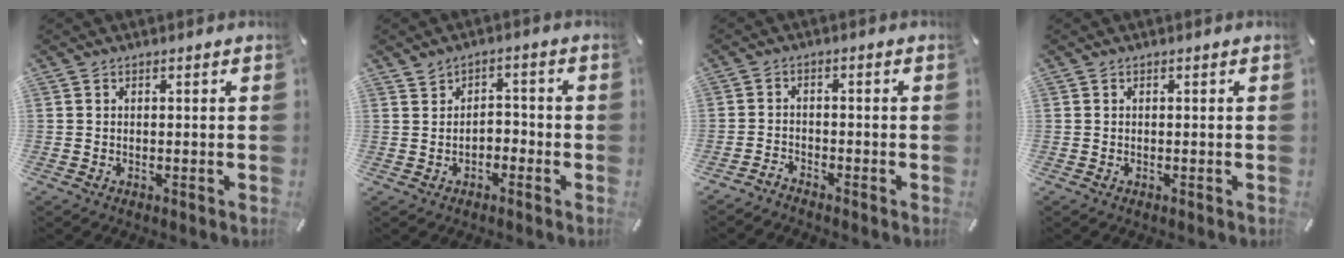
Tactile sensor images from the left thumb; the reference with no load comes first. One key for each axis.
{"total": 2.5, "fx": -1.2, "fy": 2.0, "fz": 0.9, "tx": -0.019, "ty": 0.013, "tz": -0.028}
{"total": 2.4, "fx": -2.3, "fy": 0.5, "fz": 0.2, "tx": -0.007, "ty": 0.011, "tz": -0.048}
{"total": 0.0}